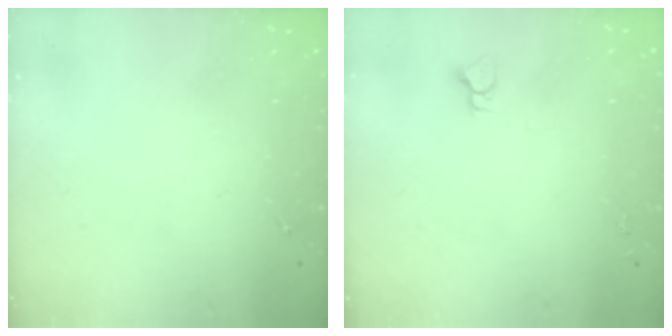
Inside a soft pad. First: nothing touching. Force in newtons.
{"total": 3.3, "press": 3.3, "slide": 0.2}